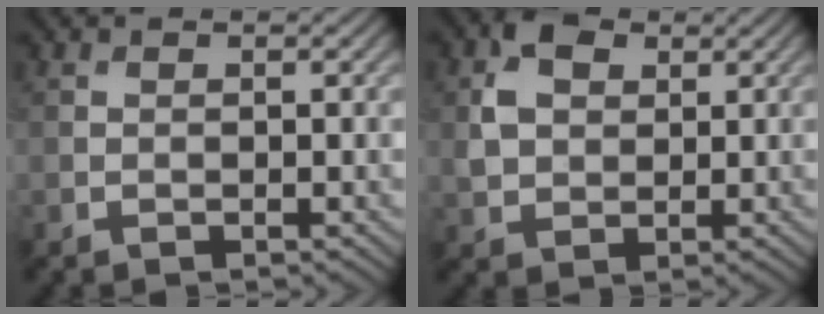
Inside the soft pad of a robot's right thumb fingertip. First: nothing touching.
{"total": 5.1, "force": [1.6, 3.8, 3.0], "torque": [-0.073, 0.005, 0.031]}